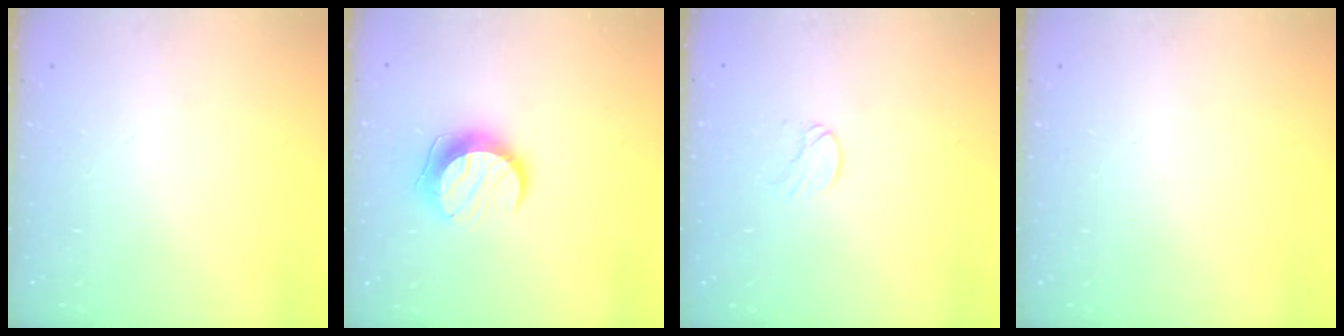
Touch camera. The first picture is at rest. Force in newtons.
{"total": 10.1, "press": 10.1, "slide": 0.5}
{"total": 4.4, "press": 4.4, "slide": 0.4}
{"total": 0.0}